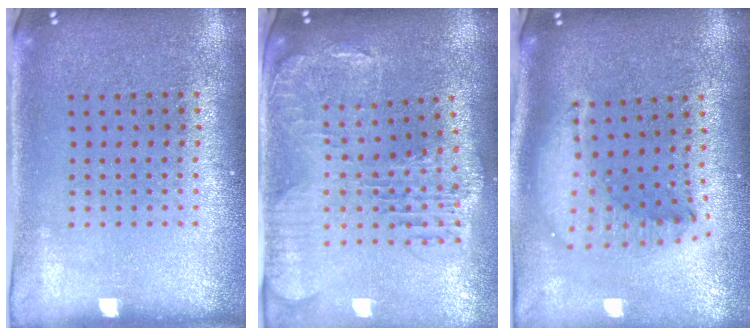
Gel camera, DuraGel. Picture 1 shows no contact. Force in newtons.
{"total": 1.8, "press": 1.6, "slide": 0.7}
{"total": 1.8, "press": 1.4, "slide": 1.0}